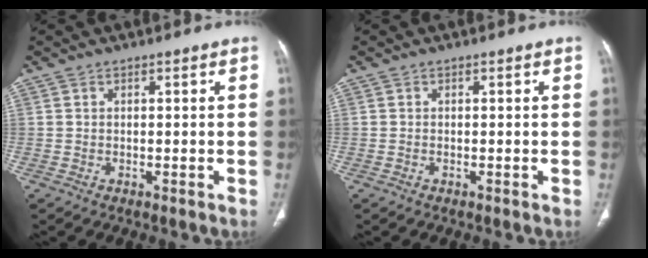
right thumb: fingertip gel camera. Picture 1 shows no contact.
{"total": 0.0}